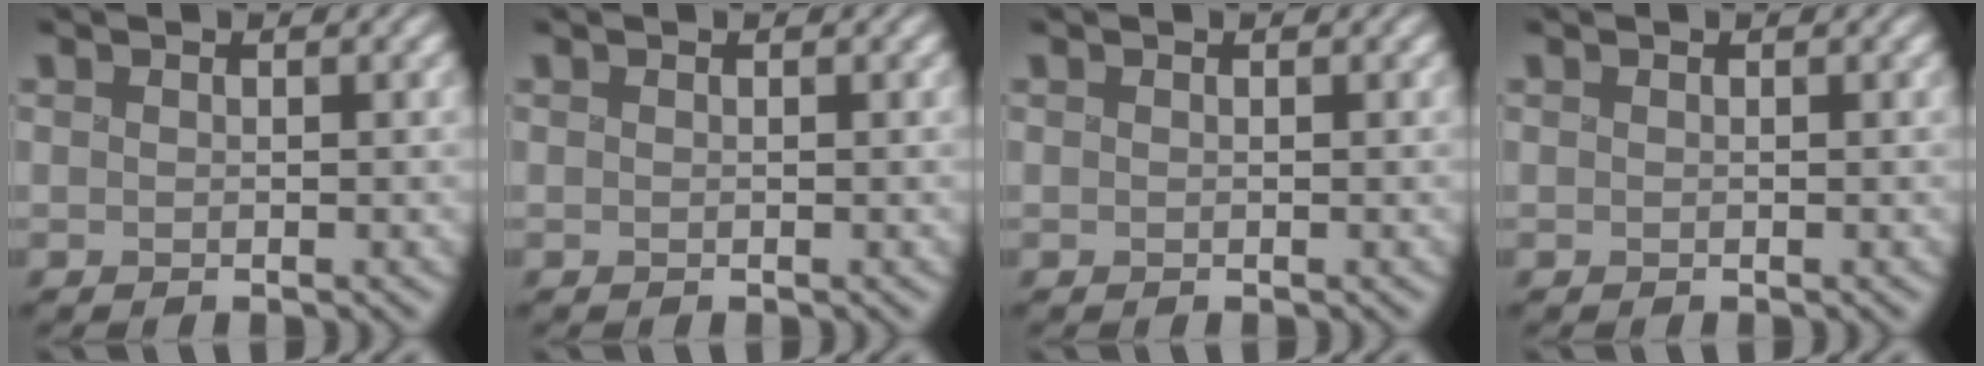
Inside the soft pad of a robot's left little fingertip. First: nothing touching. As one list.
[{"total": 0.0}, {"total": 0.0}, {"total": 0.0}]